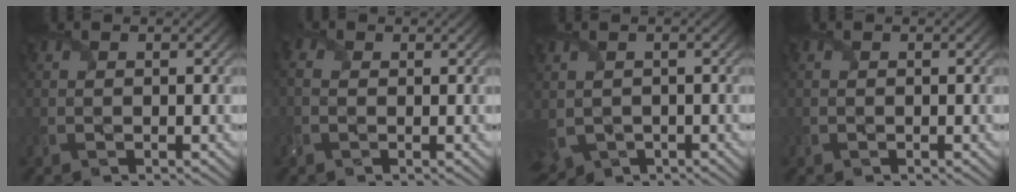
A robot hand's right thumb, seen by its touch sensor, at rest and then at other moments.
{"total": 2.1, "force": [-0.1, 1.8, 1.2], "torque": [-0.038, 0.000, -0.005]}
{"total": 4.2, "force": [-1.2, 3.0, 2.7], "torque": [-0.080, -0.028, -0.016]}
{"total": 0.0}